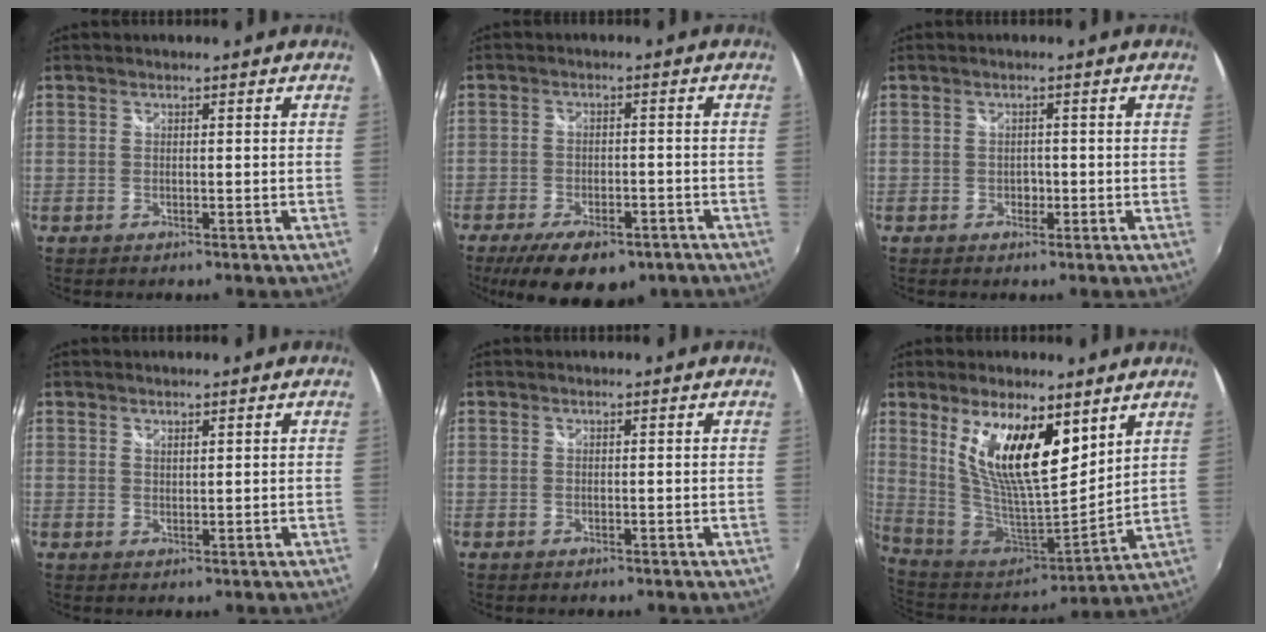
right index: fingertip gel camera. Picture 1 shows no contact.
{"total": 13.9, "force": [-9.4, 5.8, 8.3], "torque": [-0.175, -0.029, -0.134]}
{"total": 1.4, "force": [-0.6, 1.2, 0.4], "torque": [-0.006, -0.001, -0.006]}
{"total": 1.1, "force": [1.0, 0.4, 0.4], "torque": [-0.004, 0.000, 0.017]}
{"total": 0.0}
{"total": 18.2, "force": [8.1, 6.5, 14.9], "torque": [-0.277, -0.007, 0.160]}